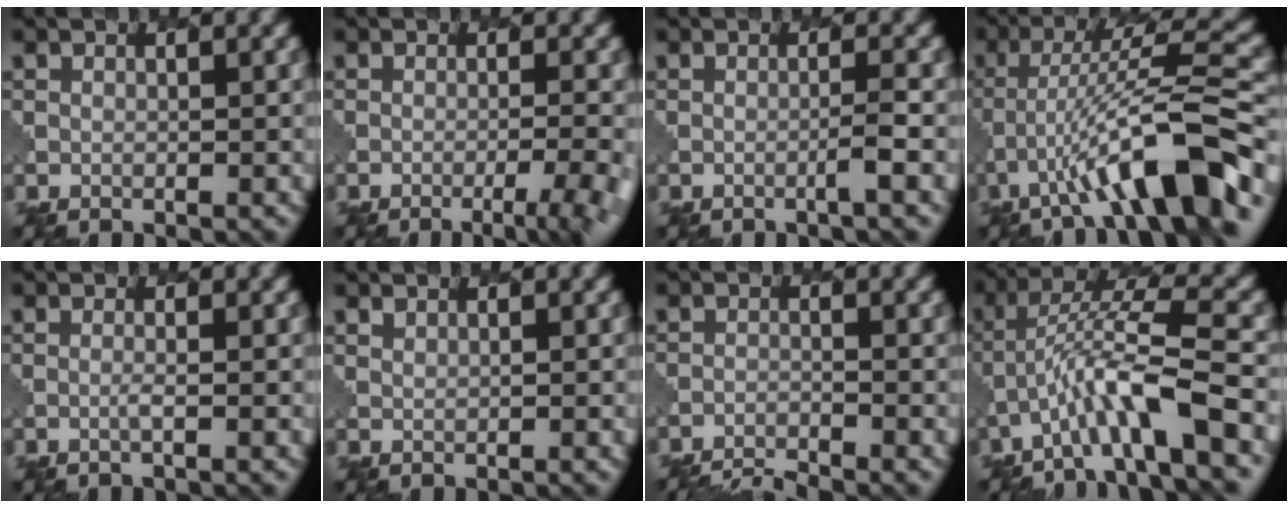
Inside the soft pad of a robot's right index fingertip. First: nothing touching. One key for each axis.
{"total": 4.7, "fx": -2.2, "fy": 1.2, "fz": 4.0, "tx": -0.042, "ty": 0.003, "tz": -0.030}
{"total": 1.4, "fx": -0.2, "fy": -0.1, "fz": 1.4, "tx": -0.016, "ty": 0.006, "tz": -0.015}
{"total": 9.7, "fx": -4.8, "fy": 1.6, "fz": 8.3, "tx": -0.132, "ty": 0.022, "tz": -0.073}
{"total": 0.7, "fx": 0.3, "fy": 0.0, "fz": 0.6, "tx": -0.011, "ty": 0.003, "tz": -0.002}
{"total": 1.0, "fx": 1.0, "fy": 0.0, "fz": 0.1, "tx": -0.005, "ty": -0.002, "tz": 0.018}
{"total": 4.9, "fx": -4.7, "fy": 0.6, "fz": 0.9, "tx": -0.020, "ty": -0.017, "tz": -0.073}
{"total": 6.7, "fx": -2.8, "fy": 1.1, "fz": 6.0, "tx": -0.114, "ty": 0.016, "tz": -0.054}